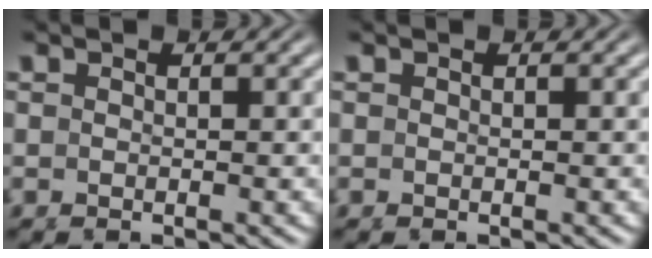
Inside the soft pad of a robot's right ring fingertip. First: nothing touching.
{"total": 0.0}